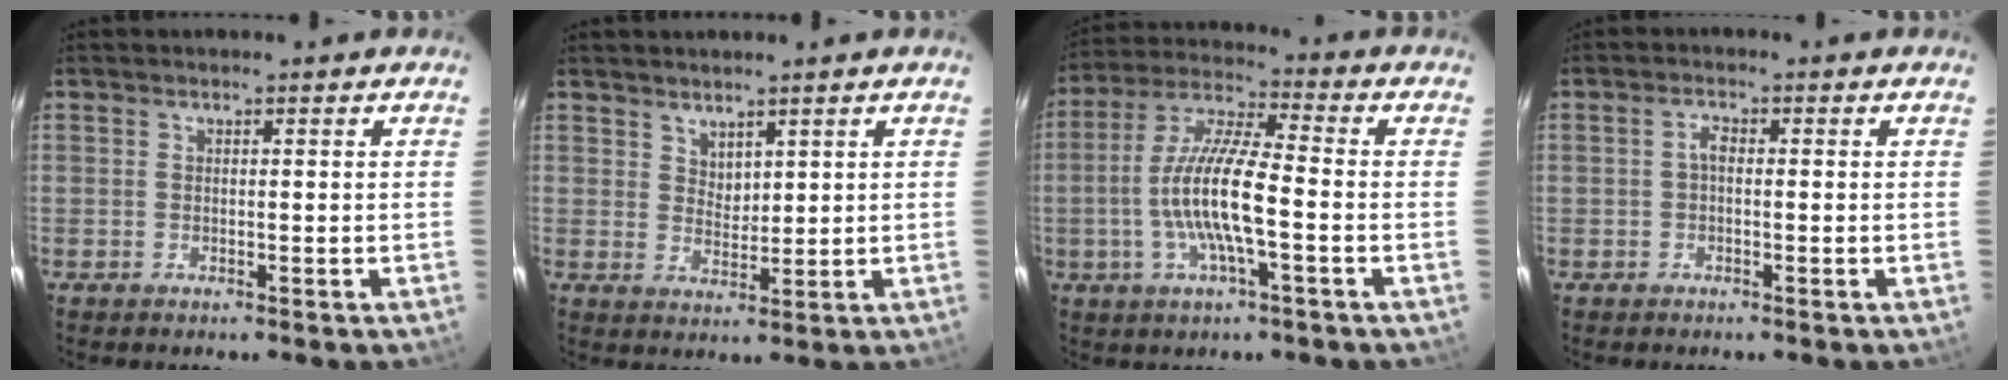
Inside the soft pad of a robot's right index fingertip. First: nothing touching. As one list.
[{"total": 3.0, "force": [2.5, 1.5, 0.8], "torque": [-0.007, 0.002, 0.047]}, {"total": 12.5, "force": [-2.9, 2.2, 12.0], "torque": [-0.242, 0.001, -0.058]}, {"total": 1.5, "force": [-0.2, 0.8, 1.3], "torque": [-0.026, 0.008, -0.005]}]